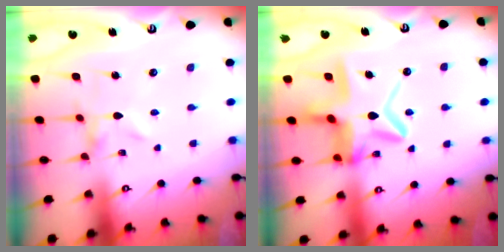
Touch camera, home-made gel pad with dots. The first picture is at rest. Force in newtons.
{"total": 15.1, "press": 15.0, "slide": 1.3}